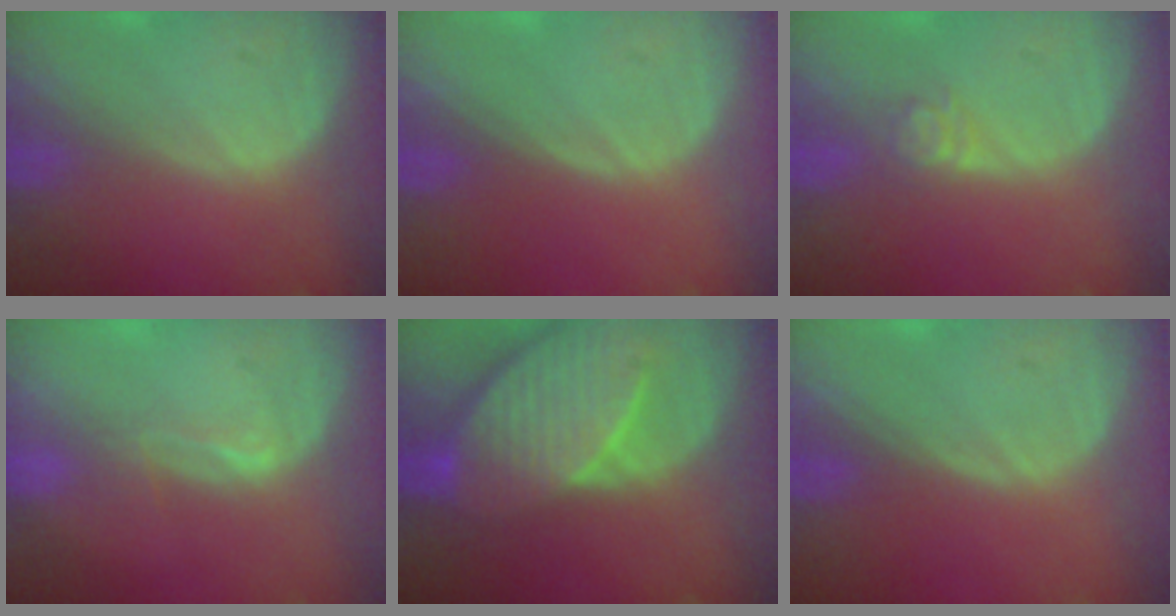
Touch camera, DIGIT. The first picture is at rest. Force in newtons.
{"total": 0.0}
{"total": 3.0, "press": 2.5, "slide": 1.7}
{"total": 2.2, "press": 1.7, "slide": 1.4}
{"total": 10.5, "press": 9.3, "slide": 5.0}
{"total": 0.0}